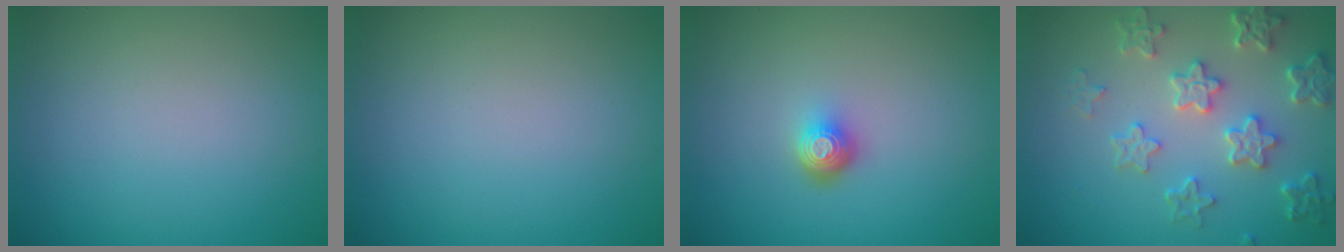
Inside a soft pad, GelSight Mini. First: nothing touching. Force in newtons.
{"total": 0.0}
{"total": 2.0, "press": 1.5, "slide": 1.4}
{"total": 5.1, "press": 4.2, "slide": 2.9}